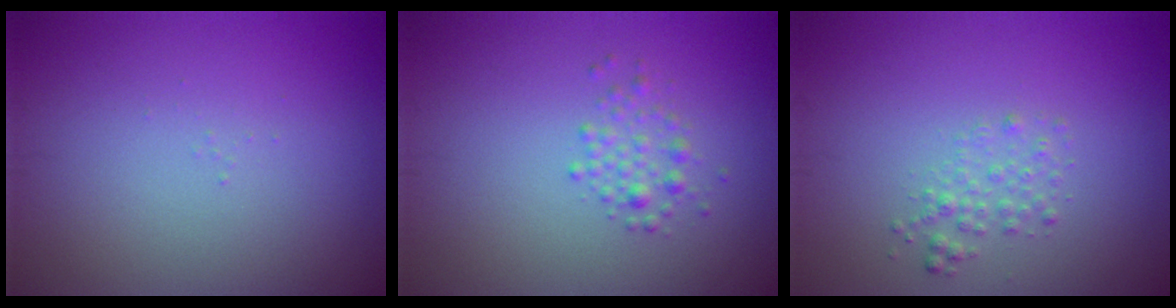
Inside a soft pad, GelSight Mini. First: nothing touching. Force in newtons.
{"total": 2.2, "press": 2.2, "slide": 0.0}
{"total": 1.4, "press": 1.4, "slide": 0.1}